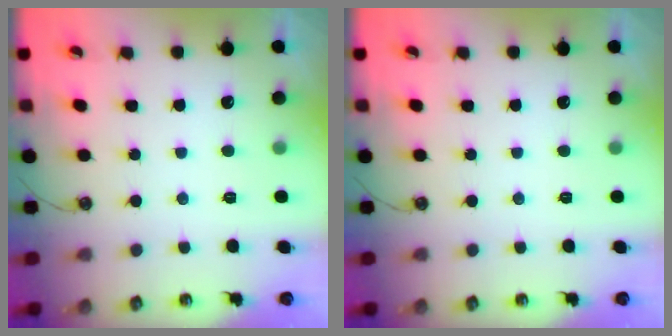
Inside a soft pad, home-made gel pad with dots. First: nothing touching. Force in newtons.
{"total": 0.0}